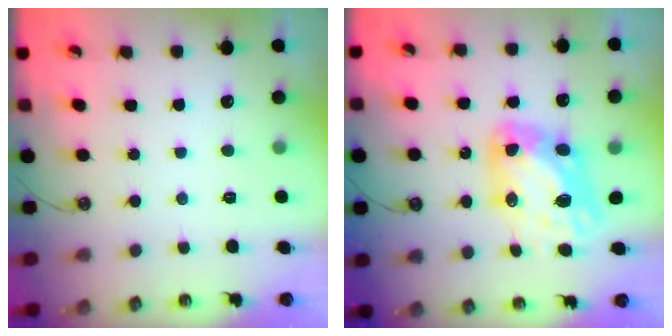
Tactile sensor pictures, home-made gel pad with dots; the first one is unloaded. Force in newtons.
{"total": 10.6, "press": 10.5, "slide": 1.1}